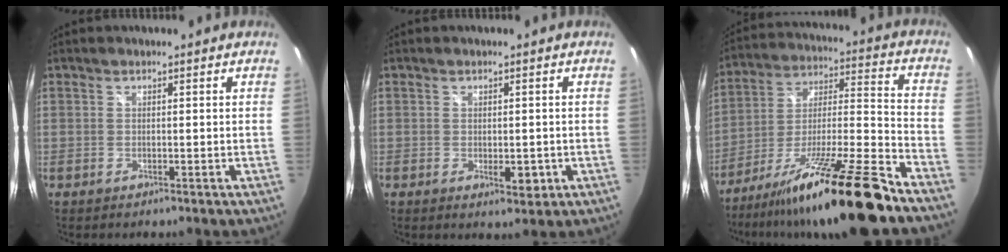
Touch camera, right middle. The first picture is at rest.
{"total": 3.0, "force": [-0.8, 1.7, 2.3], "torque": [-0.035, -0.008, -0.009]}
{"total": 20.6, "force": [-15.4, -0.1, 13.6], "torque": [-0.224, -0.014, -0.256]}